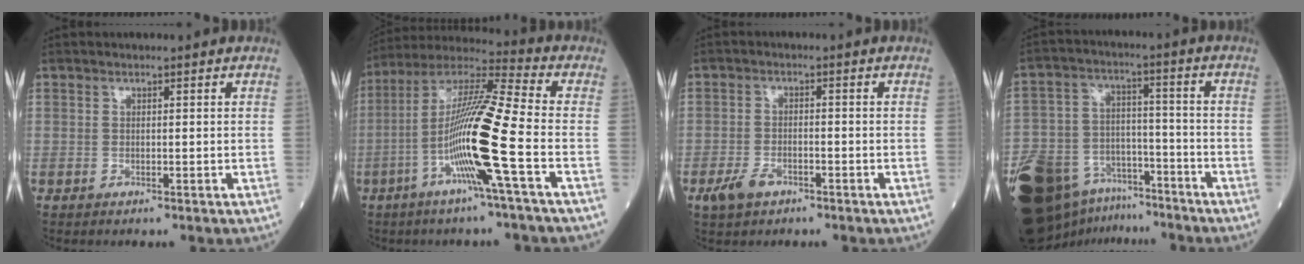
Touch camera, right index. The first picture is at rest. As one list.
[{"total": 15.3, "force": [-4.5, -1.1, 14.6], "torque": [-0.286, -0.001, -0.093]}, {"total": 3.7, "force": [-2.2, 2.0, 2.3], "torque": [-0.055, -0.001, -0.033]}, {"total": 22.1, "force": [-15.0, 12.2, 10.8], "torque": [-0.272, 0.007, -0.250]}]